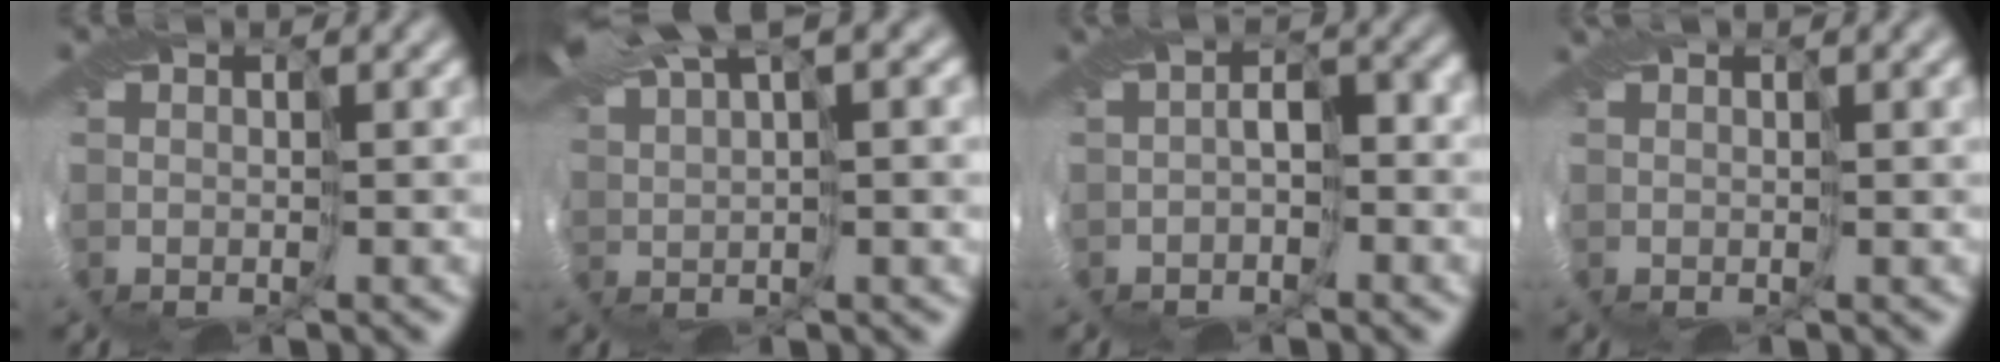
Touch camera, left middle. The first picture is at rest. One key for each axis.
{"total": 9.7, "fx": 5.6, "fy": 2.8, "fz": 7.4, "tx": -0.154, "ty": 0.025, "tz": 0.102}
{"total": 5.3, "fx": -0.3, "fy": 3.2, "fz": 4.3, "tx": -0.049, "ty": 0.019, "tz": -0.005}
{"total": 3.7, "fx": 1.8, "fy": 0.9, "fz": 3.1, "tx": -0.053, "ty": 0.010, "tz": 0.036}